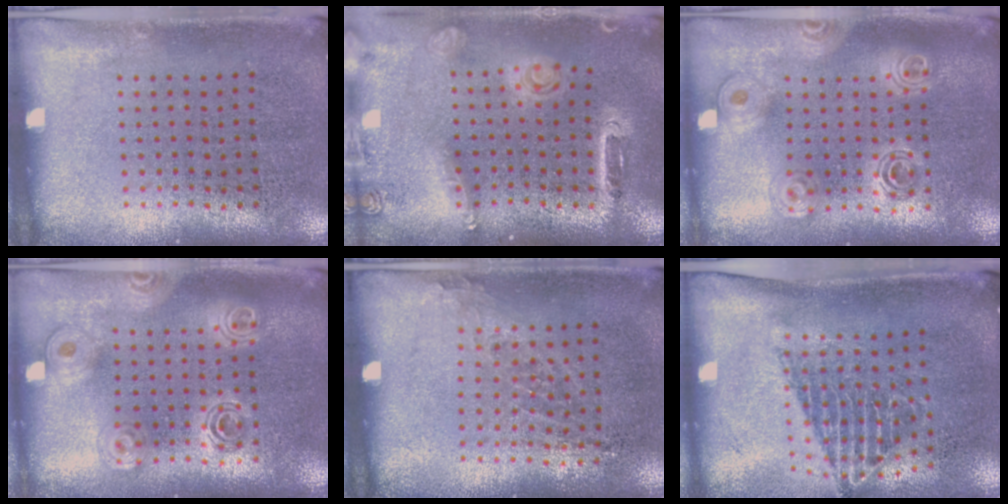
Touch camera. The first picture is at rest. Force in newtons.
{"total": 1.6, "press": 1.5, "slide": 0.3}
{"total": 1.6, "press": 1.4, "slide": 0.8}
{"total": 1.6, "press": 1.4, "slide": 0.8}
{"total": 1.0, "press": 0.8, "slide": 0.6}
{"total": 1.5, "press": 1.1, "slide": 0.9}